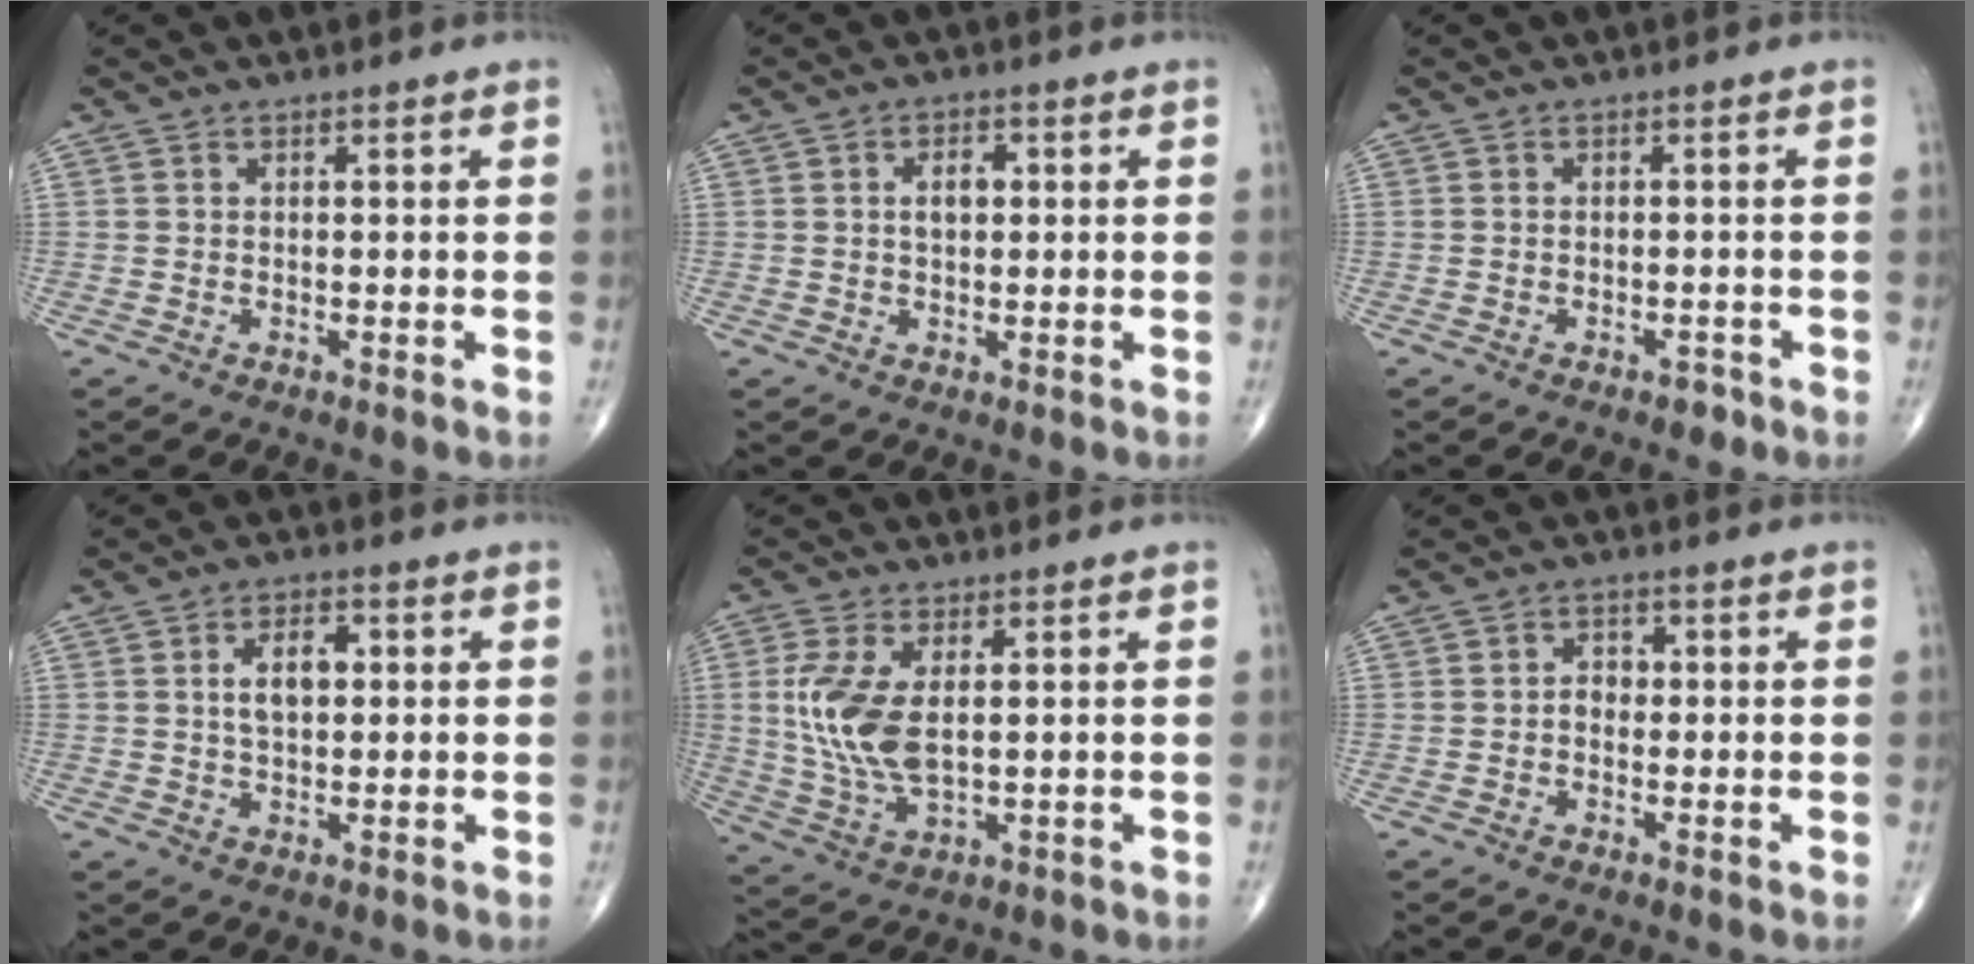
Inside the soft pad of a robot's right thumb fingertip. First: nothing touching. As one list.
[{"total": 3.7, "force": [0.6, 2.2, 2.9], "torque": [-0.044, 0.006, 0.008]}, {"total": 1.6, "force": [-1.1, 0.9, 0.8], "torque": [-0.010, 0.005, -0.014]}, {"total": 6.2, "force": [1.1, 3.5, 5.0], "torque": [-0.076, 0.007, 0.016]}, {"total": 11.0, "force": [1.6, 5.4, 9.5], "torque": [-0.208, -0.010, 0.041]}, {"total": 2.7, "force": [-0.2, 2.1, 1.6], "torque": [-0.010, 0.012, -0.010]}]